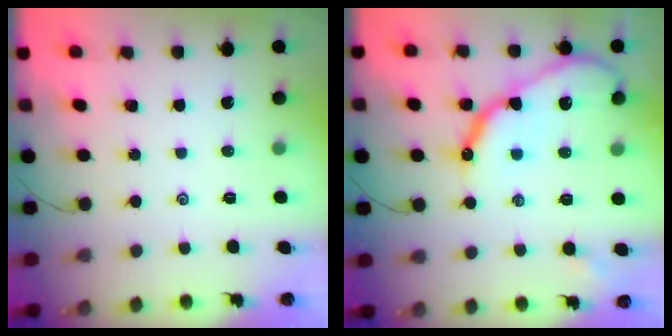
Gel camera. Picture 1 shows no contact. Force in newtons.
{"total": 14.1, "press": 14.1, "slide": 1.0}